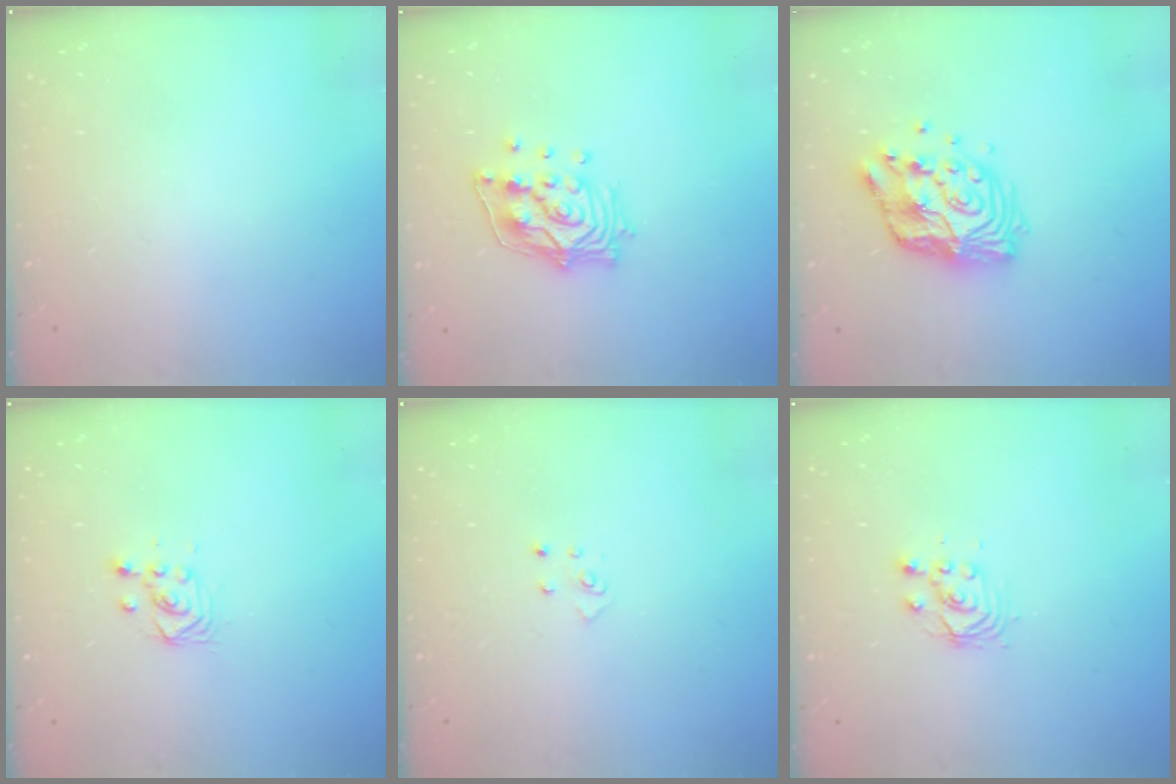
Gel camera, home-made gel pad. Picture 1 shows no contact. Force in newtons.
{"total": 13.9, "press": 13.8, "slide": 1.8}
{"total": 13.3, "press": 13.2, "slide": 1.1}
{"total": 3.2, "press": 2.9, "slide": 1.4}
{"total": 2.6, "press": 2.6, "slide": 0.3}
{"total": 3.6, "press": 3.6, "slide": 0.3}